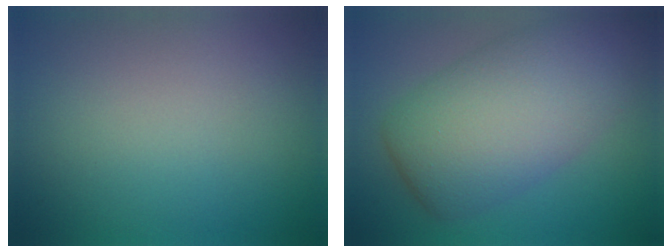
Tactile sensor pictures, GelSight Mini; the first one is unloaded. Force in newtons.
{"total": 8.8, "press": 8.8, "slide": 0.4}